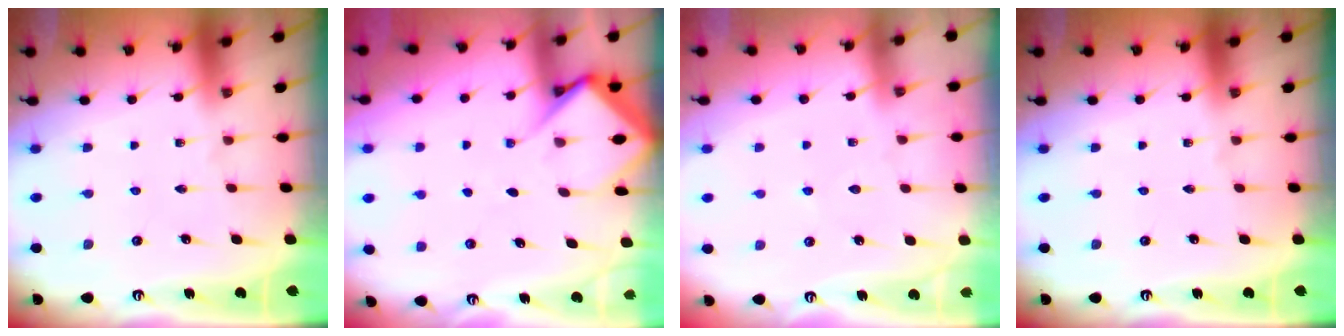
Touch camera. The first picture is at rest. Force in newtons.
{"total": 6.6, "press": 6.6, "slide": 0.5}
{"total": 6.0, "press": 6.0, "slide": 0.8}
{"total": 0.0}